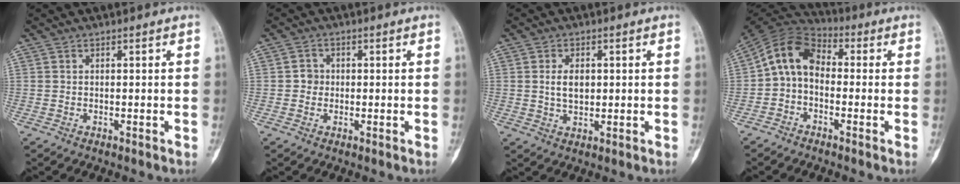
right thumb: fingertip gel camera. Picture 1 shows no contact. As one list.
[{"total": 2.2, "force": [-0.1, 2.1, 0.7], "torque": [0.002, 0.007, -0.005]}, {"total": 4.4, "force": [0.6, 2.7, 3.3], "torque": [-0.049, -0.003, 0.014]}, {"total": 9.8, "force": [-0.5, 7.1, 6.8], "torque": [-0.104, 0.036, -0.030]}]